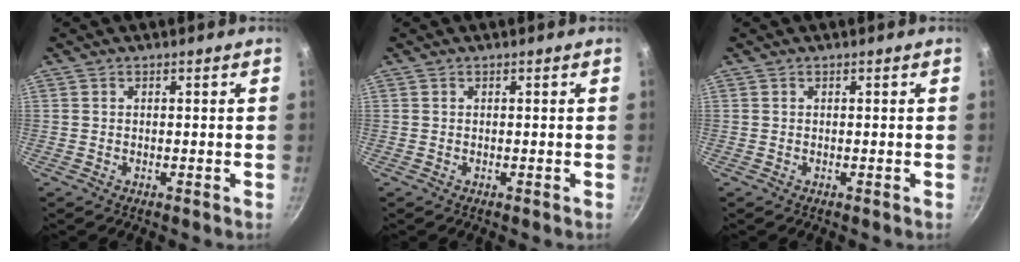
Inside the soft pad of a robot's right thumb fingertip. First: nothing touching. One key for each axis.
{"total": 0.0}
{"total": 0.0}